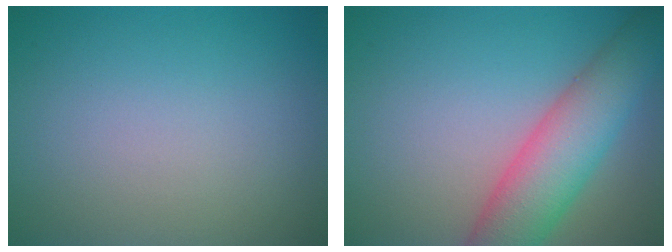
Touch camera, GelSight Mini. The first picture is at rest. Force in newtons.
{"total": 7.2, "press": 7.2, "slide": 0.4}